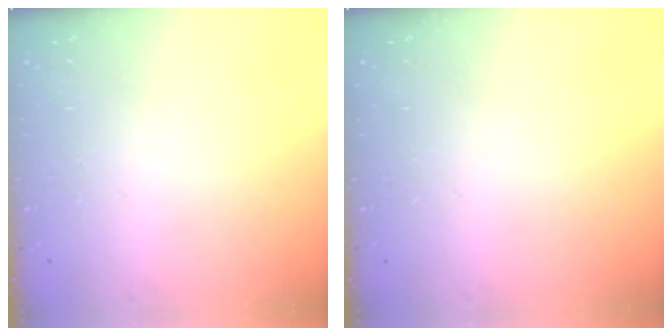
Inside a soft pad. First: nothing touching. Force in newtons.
{"total": 0.0}